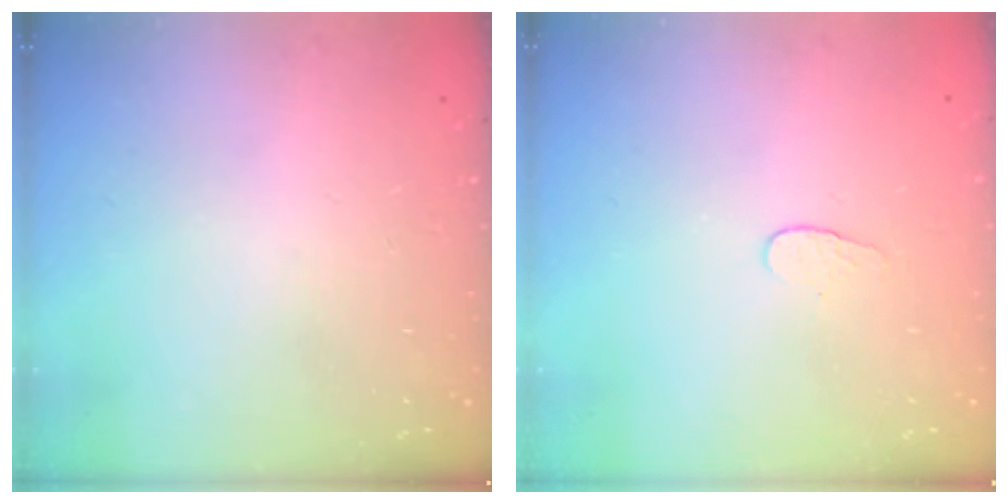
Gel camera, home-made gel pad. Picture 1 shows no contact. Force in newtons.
{"total": 4.1, "press": 4.1, "slide": 0.3}